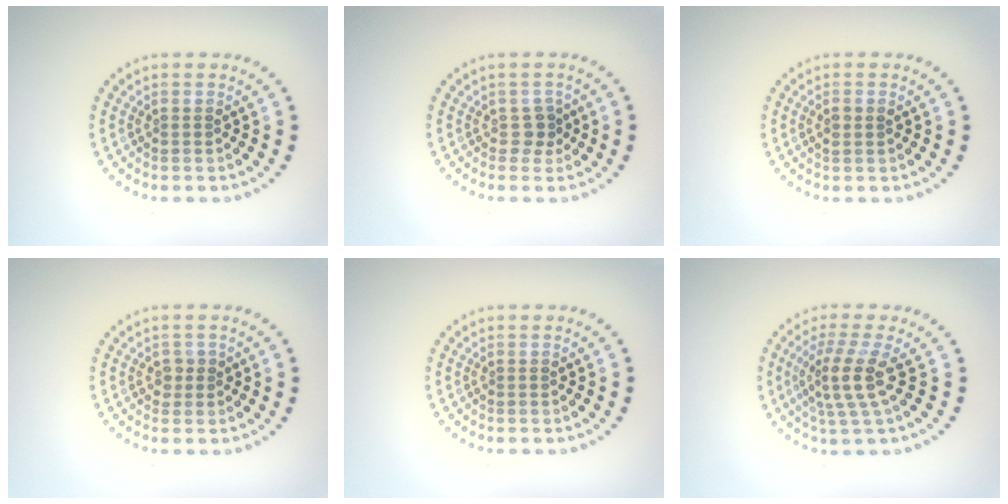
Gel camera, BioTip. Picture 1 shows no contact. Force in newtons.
{"total": 1.3, "press": 1.0, "slide": 0.9}
{"total": 1.0, "press": 1.0, "slide": 0.1}
{"total": 1.1, "press": 0.9, "slide": 0.5}
{"total": 0.0}
{"total": 3.6, "press": 2.8, "slide": 2.2}